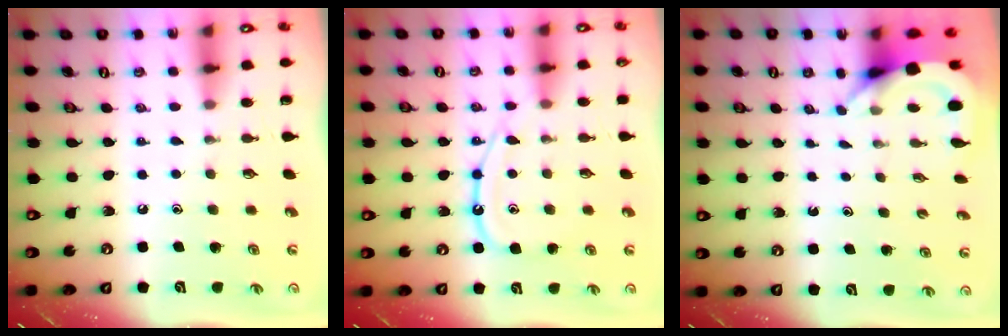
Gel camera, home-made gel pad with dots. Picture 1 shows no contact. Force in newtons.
{"total": 13.1, "press": 13.0, "slide": 1.3}
{"total": 3.6, "press": 3.6, "slide": 0.3}